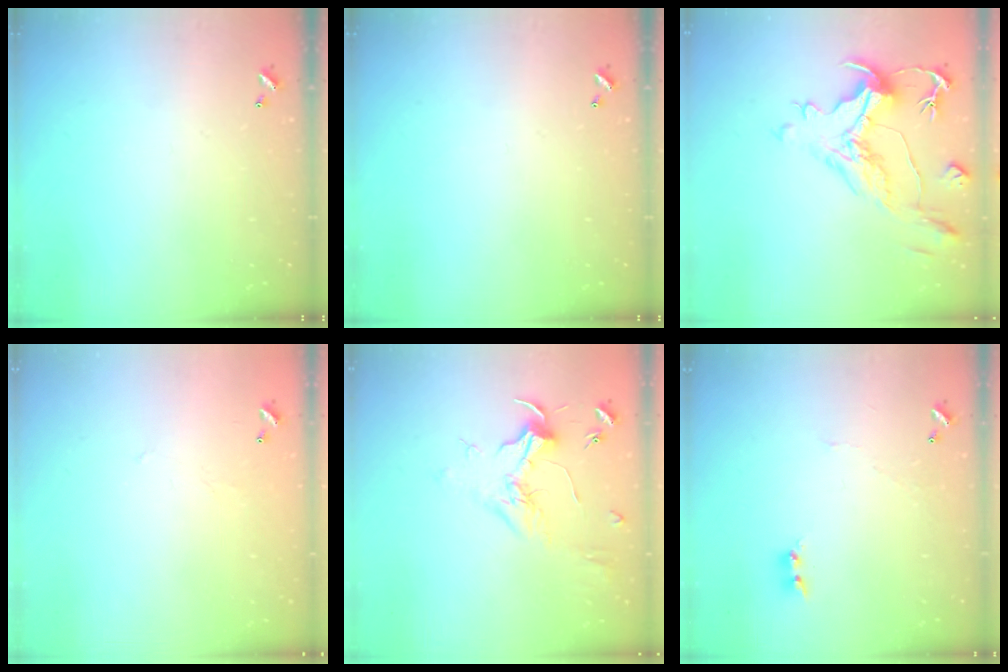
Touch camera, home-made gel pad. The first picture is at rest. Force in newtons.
{"total": 0.0}
{"total": 1.6, "press": 0.6, "slide": 1.5}
{"total": 6.0, "press": 6.0, "slide": 0.9}
{"total": 1.8, "press": 1.7, "slide": 0.7}
{"total": 4.2, "press": 4.2, "slide": 0.5}